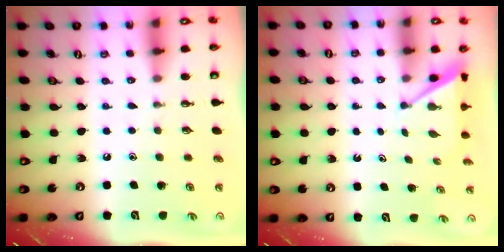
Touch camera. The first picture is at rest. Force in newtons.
{"total": 3.9, "press": 3.9, "slide": 0.3}